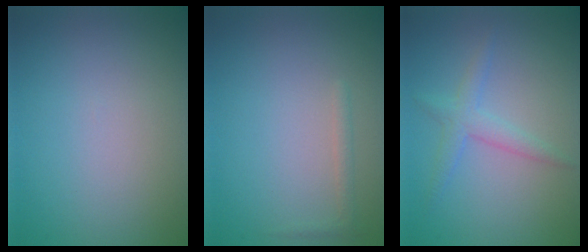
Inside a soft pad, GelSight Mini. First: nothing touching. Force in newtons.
{"total": 0.8, "press": 0.8, "slide": 0.0}
{"total": 2.0, "press": 2.0, "slide": 0.1}